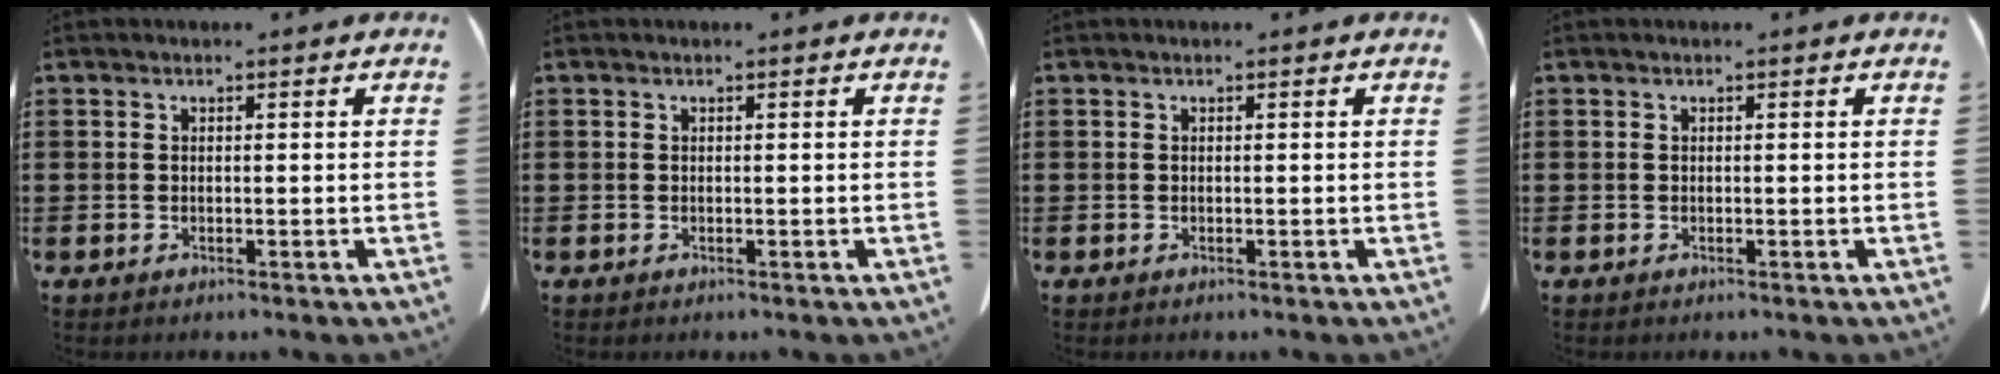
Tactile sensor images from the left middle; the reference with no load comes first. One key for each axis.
{"total": 0.0}
{"total": 0.0}
{"total": 0.0}